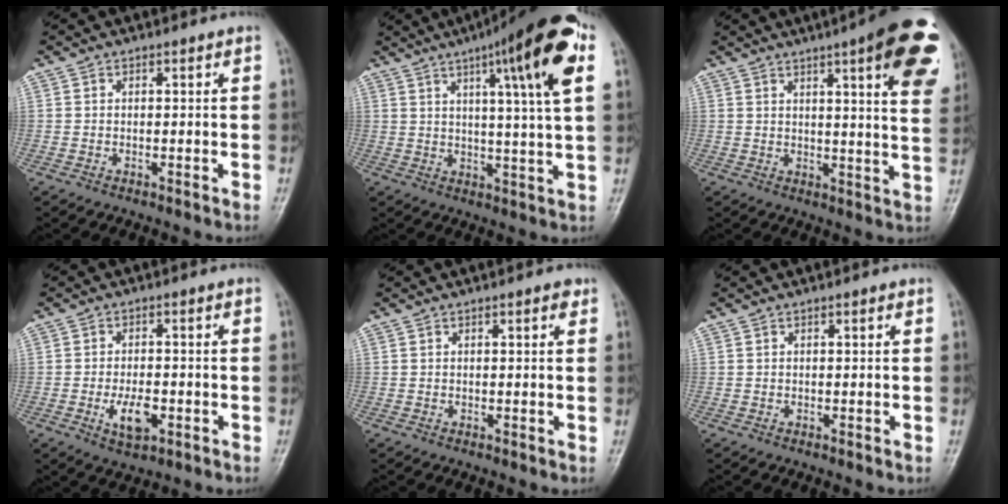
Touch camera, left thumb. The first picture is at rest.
{"total": 17.8, "force": [7.6, 2.0, 15.9], "torque": [-0.221, -0.013, 0.102]}
{"total": 20.1, "force": [9.9, 4.0, 17.0], "torque": [-0.197, -0.026, 0.113]}
{"total": 5.7, "force": [-1.9, 2.8, 4.5], "torque": [-0.075, 0.003, -0.027]}
{"total": 1.5, "force": [0.8, 0.4, 1.2], "torque": [-0.014, 0.000, 0.008]}
{"total": 0.6, "force": [0.3, 0.1, 0.6], "torque": [-0.009, 0.001, 0.003]}